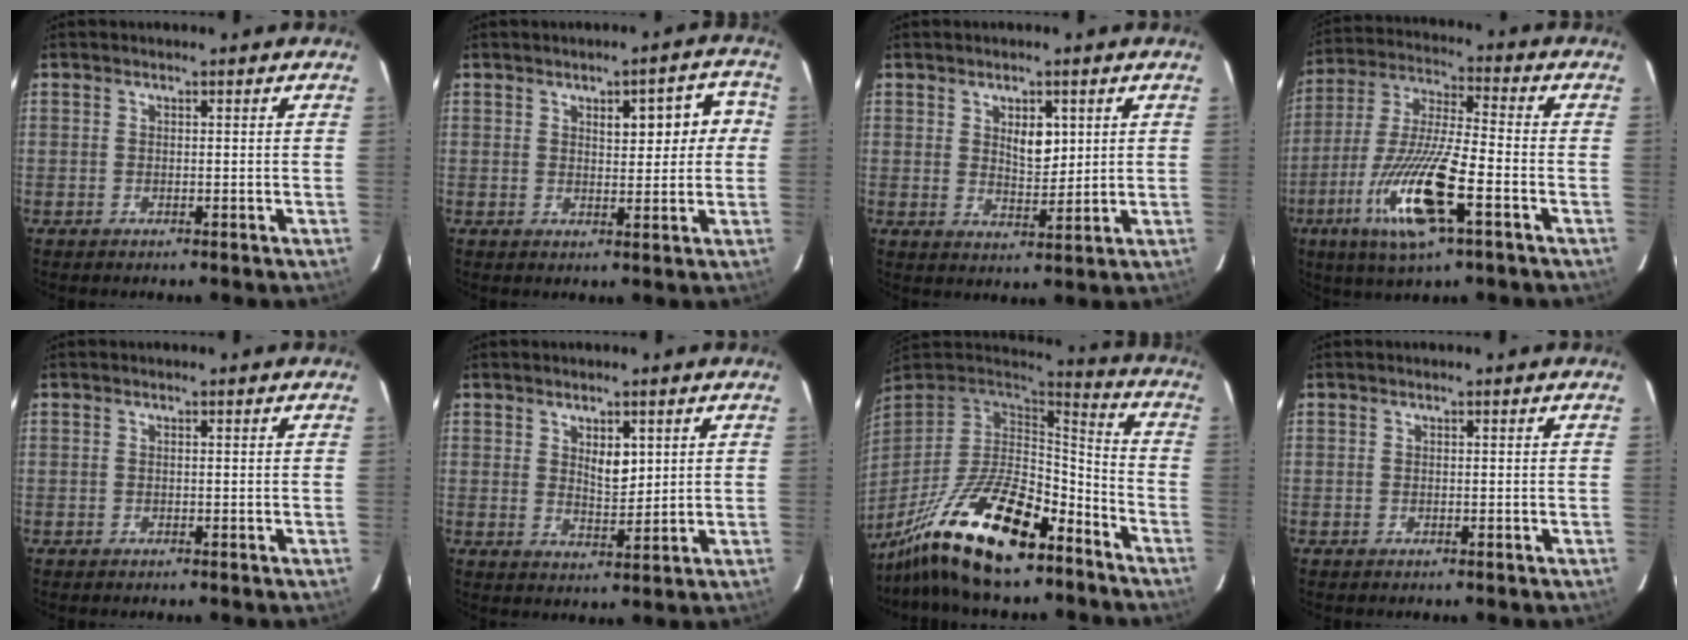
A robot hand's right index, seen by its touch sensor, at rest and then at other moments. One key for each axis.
{"total": 6.5, "fx": 1.6, "fy": 2.5, "fz": 5.8, "tx": -0.068, "ty": 0.024, "tz": 0.022}
{"total": 4.6, "fx": 1.7, "fy": 2.1, "fz": 3.7, "tx": -0.060, "ty": -0.003, "tz": 0.032}
{"total": 16.0, "fx": -6.6, "fy": 1.9, "fz": 14.5, "tx": -0.295, "ty": -0.021, "tz": -0.118}
{"total": 0.0}
{"total": 4.0, "fx": 1.6, "fy": 1.7, "fz": 3.2, "tx": -0.055, "ty": -0.005, "tz": 0.031}
{"total": 21.1, "fx": -14.9, "fy": 6.1, "fz": 13.6, "tx": -0.258, "ty": -0.003, "tz": -0.264}
{"total": 0.0}